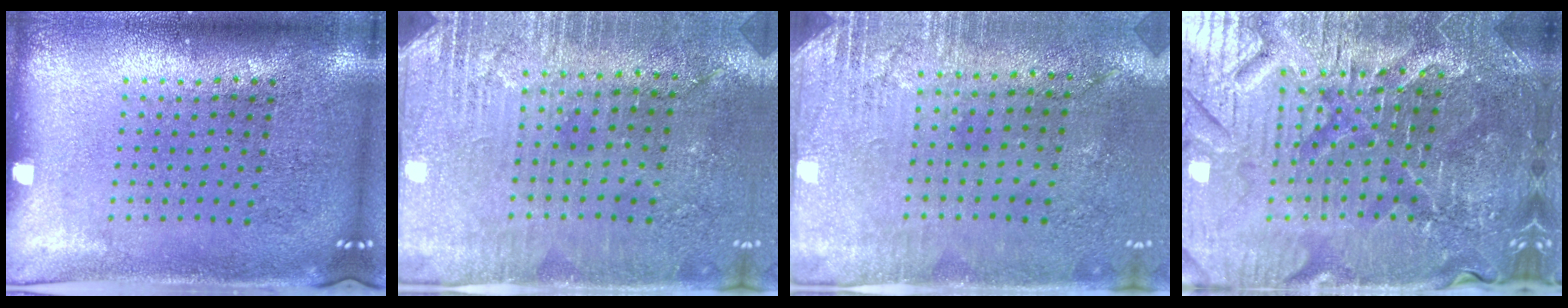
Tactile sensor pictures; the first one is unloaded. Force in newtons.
{"total": 2.8, "press": 2.7, "slide": 0.8}
{"total": 2.7, "press": 2.3, "slide": 1.4}
{"total": 5.1, "press": 4.9, "slide": 1.3}